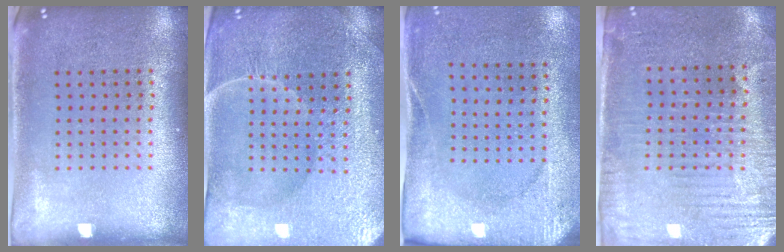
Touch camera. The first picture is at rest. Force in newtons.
{"total": 4.4, "press": 4.3, "slide": 1.2}
{"total": 2.6, "press": 2.0, "slide": 1.6}
{"total": 3.2, "press": 2.9, "slide": 1.3}